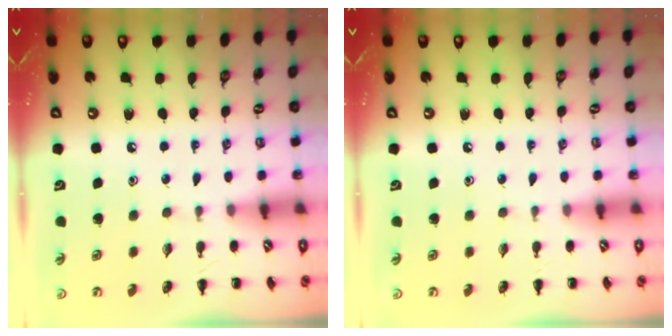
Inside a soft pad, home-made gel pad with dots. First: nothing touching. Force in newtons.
{"total": 0.0}